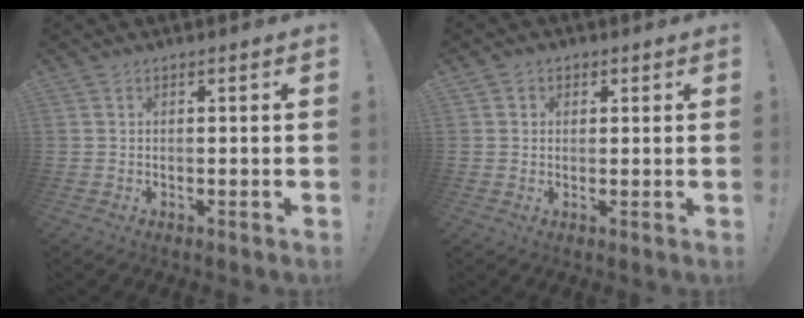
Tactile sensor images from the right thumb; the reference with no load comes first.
{"total": 1.8, "force": [0.4, 1.7, 0.5], "torque": [0.004, -0.001, 0.005]}